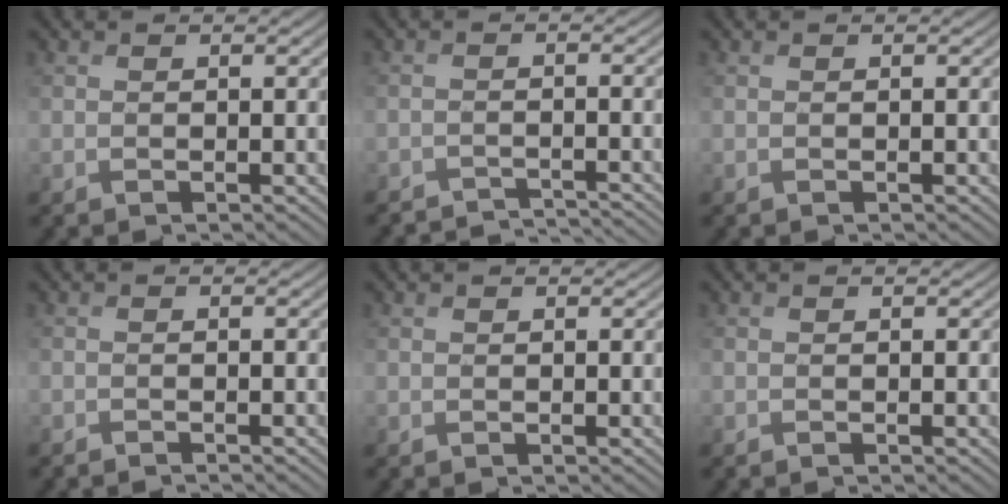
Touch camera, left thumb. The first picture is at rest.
{"total": 3.6, "force": [-3.5, 0.3, 0.7], "torque": [-0.011, -0.003, -0.061]}
{"total": 0.0}
{"total": 0.9, "force": [-0.9, 0.0, 0.2], "torque": [-0.001, -0.003, -0.018]}
{"total": 0.0}
{"total": 0.0}